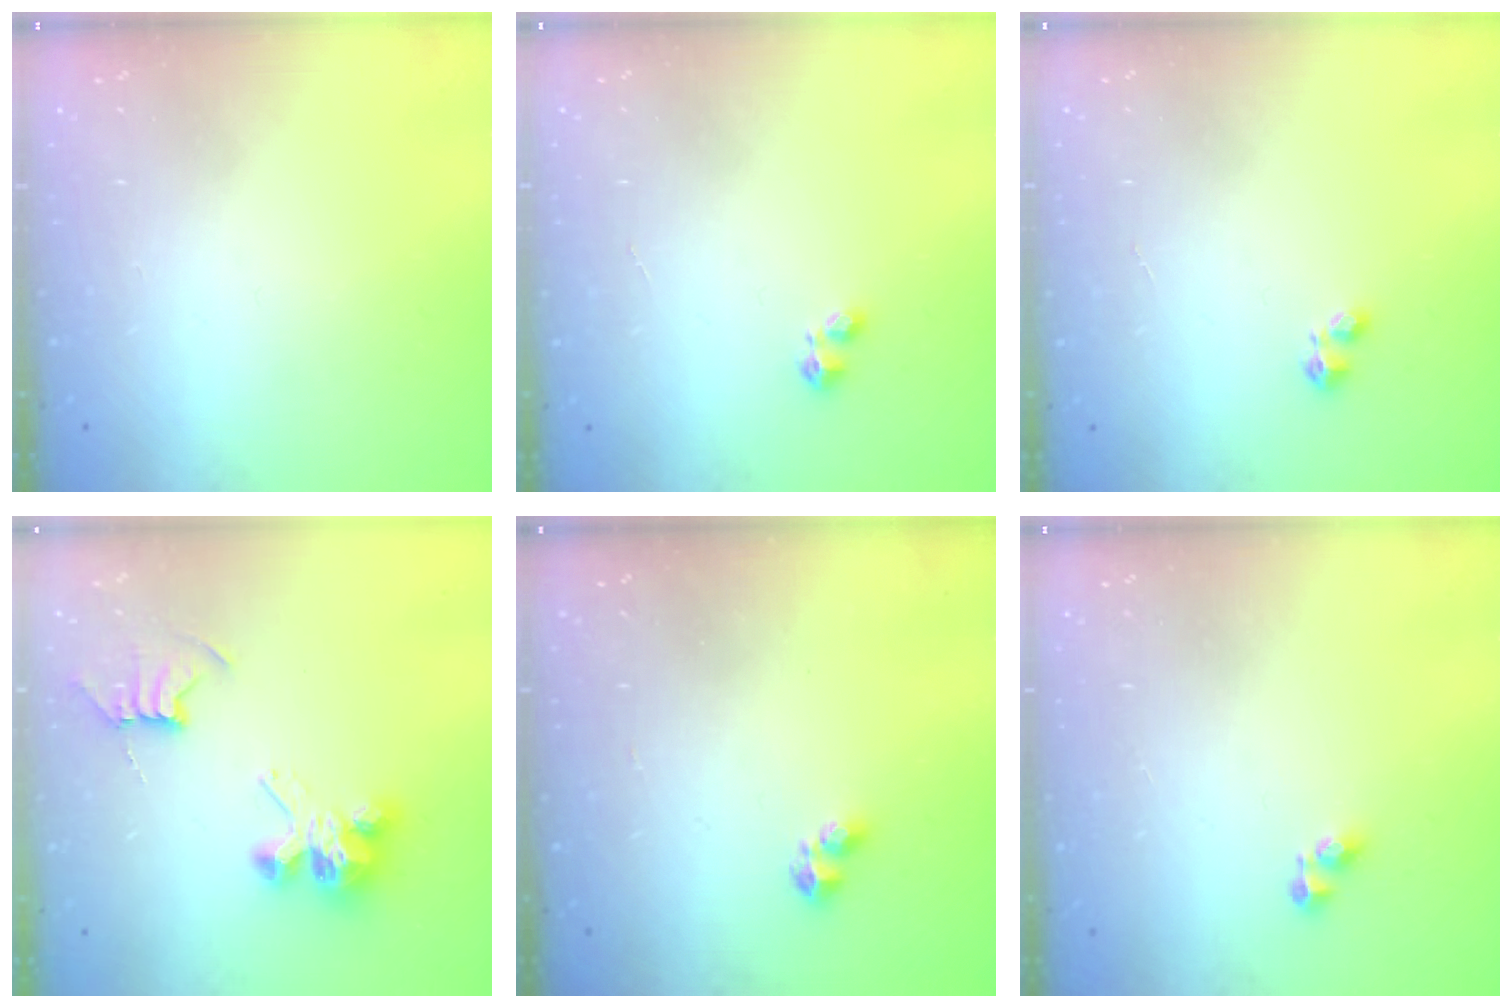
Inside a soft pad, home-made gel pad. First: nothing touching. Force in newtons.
{"total": 2.2, "press": 2.2, "slide": 0.4}
{"total": 2.2, "press": 2.2, "slide": 0.4}
{"total": 8.1, "press": 8.1, "slide": 0.4}
{"total": 2.3, "press": 2.2, "slide": 0.6}
{"total": 3.6, "press": 3.6, "slide": 0.5}